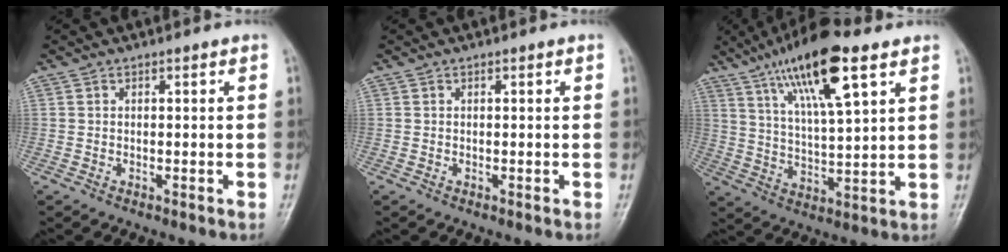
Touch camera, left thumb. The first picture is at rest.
{"total": 0.0}
{"total": 16.6, "force": [9.1, 4.1, 13.3], "torque": [-0.222, -0.022, 0.163]}